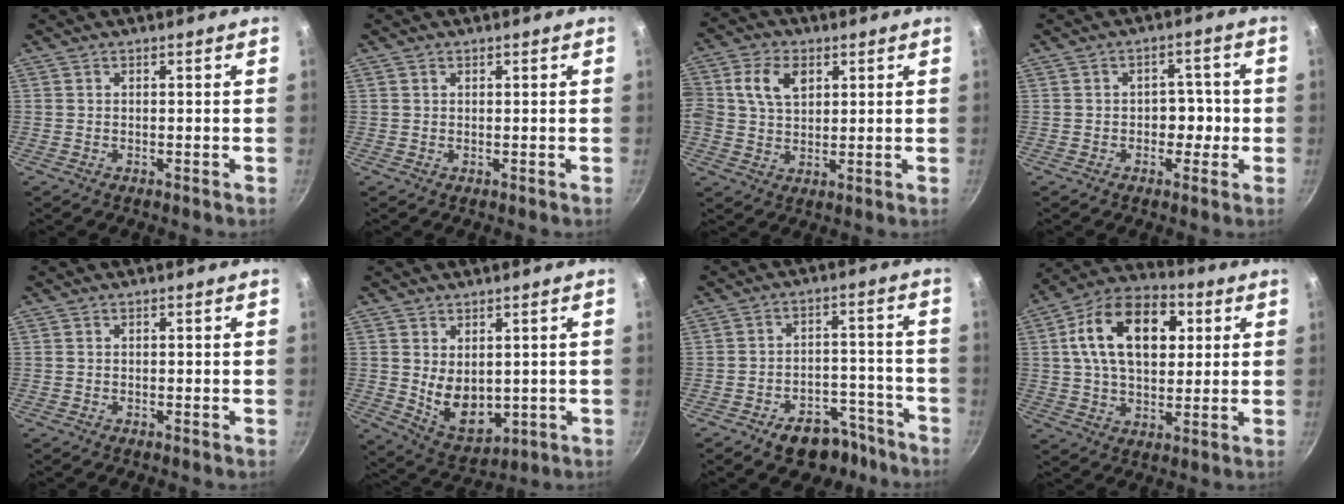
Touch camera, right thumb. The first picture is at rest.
{"total": 0.6, "force": [0.4, 0.5, 0.2], "torque": [-0.004, 0.001, 0.006]}
{"total": 8.8, "force": [2.7, 6.2, 5.7], "torque": [-0.094, 0.007, 0.043]}
{"total": 4.8, "force": [-0.9, 3.8, 2.9], "torque": [0.007, 0.016, -0.014]}
{"total": 0.0}
{"total": 8.9, "force": [0.8, 6.0, 6.4], "torque": [-0.083, -0.024, 0.039]}
{"total": 11.9, "force": [-8.3, 6.9, 5.1], "torque": [-0.021, 0.073, -0.103]}
{"total": 18.7, "force": [4.7, 11.9, 13.6], "torque": [-0.201, 0.011, 0.066]}